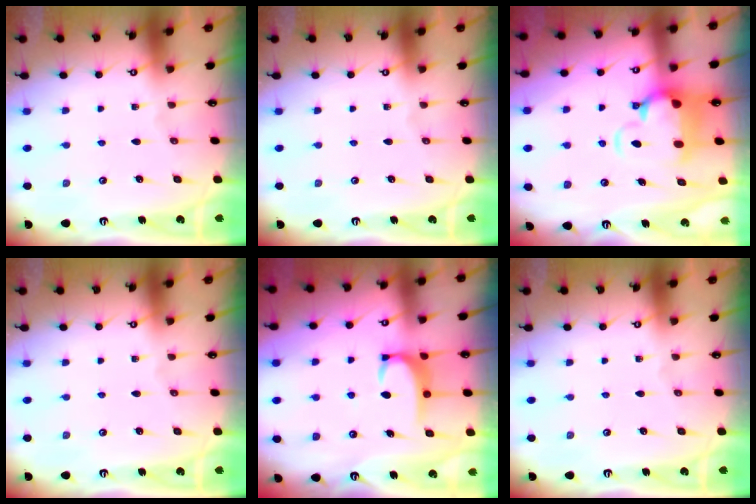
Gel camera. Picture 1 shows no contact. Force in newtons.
{"total": 0.0}
{"total": 4.3, "press": 3.6, "slide": 2.2}
{"total": 0.0}
{"total": 3.4, "press": 3.3, "slide": 0.4}
{"total": 0.0}